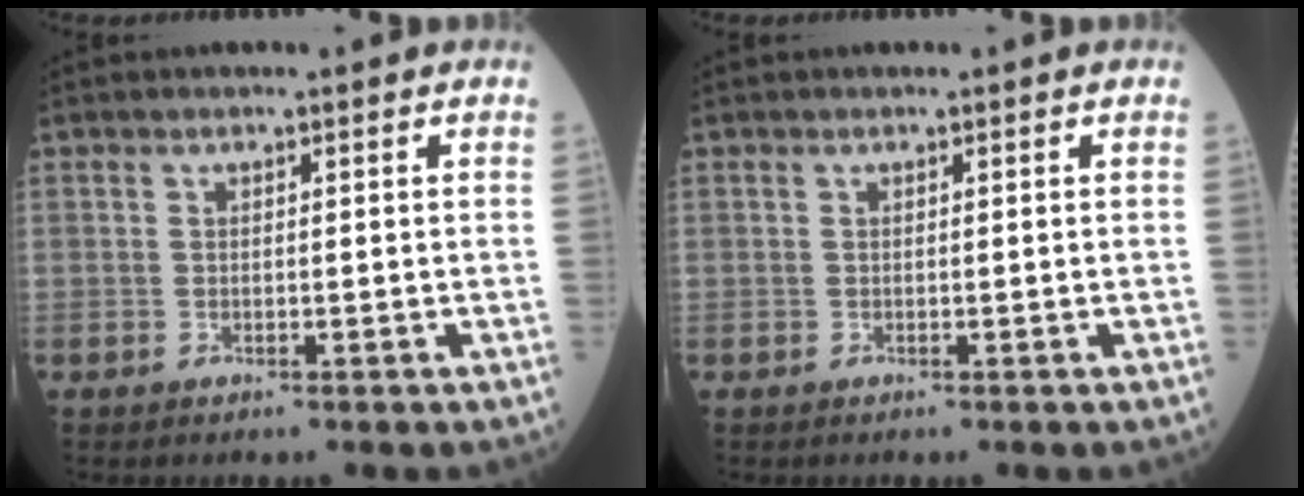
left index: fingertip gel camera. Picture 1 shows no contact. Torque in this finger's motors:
{"motor_torque": [0.02, 0.15, 0.00, 0.01]}